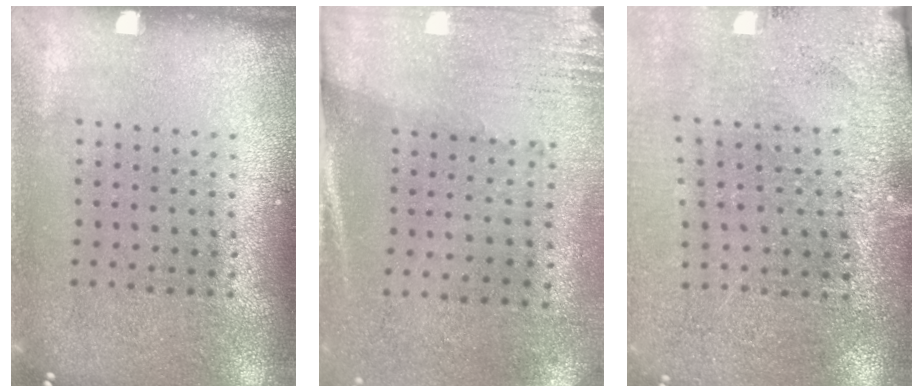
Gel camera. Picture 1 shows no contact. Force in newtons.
{"total": 2.8, "press": 2.4, "slide": 1.4}
{"total": 2.8, "press": 2.8, "slide": 0.1}